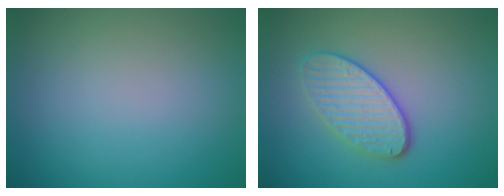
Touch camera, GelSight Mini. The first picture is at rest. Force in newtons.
{"total": 3.7, "press": 3.2, "slide": 1.7}